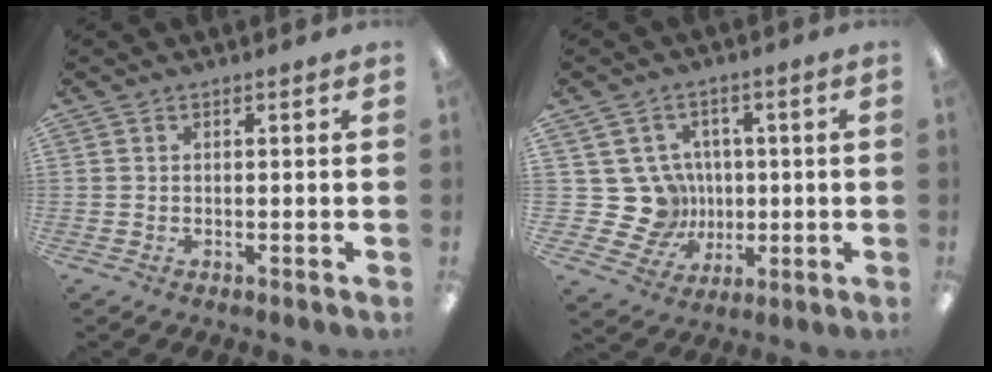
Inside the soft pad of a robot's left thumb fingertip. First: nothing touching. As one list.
[{"total": 11.9, "force": [0.5, 11.4, 3.6], "torque": [-0.090, -0.009, 0.019]}]